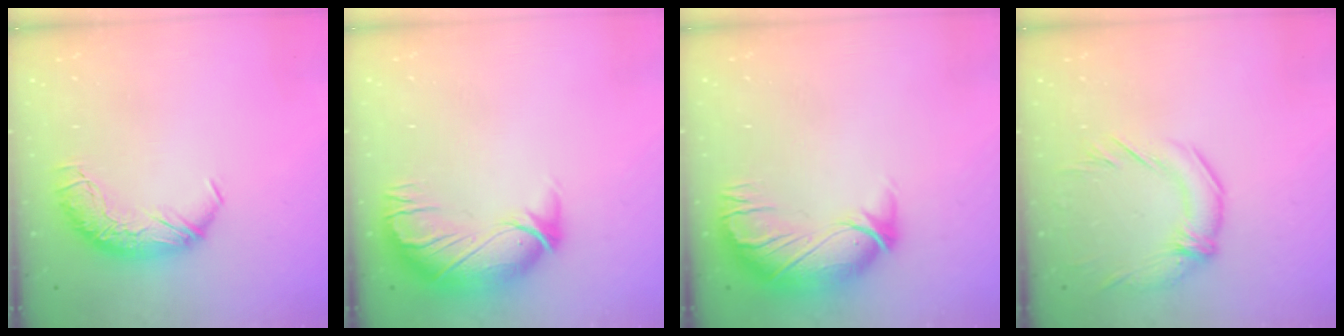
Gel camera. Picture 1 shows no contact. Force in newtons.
{"total": 2.8, "press": 0.3, "slide": 2.8}
{"total": 2.8, "press": 0.3, "slide": 2.8}
{"total": 2.8, "press": 1.9, "slide": 2.2}